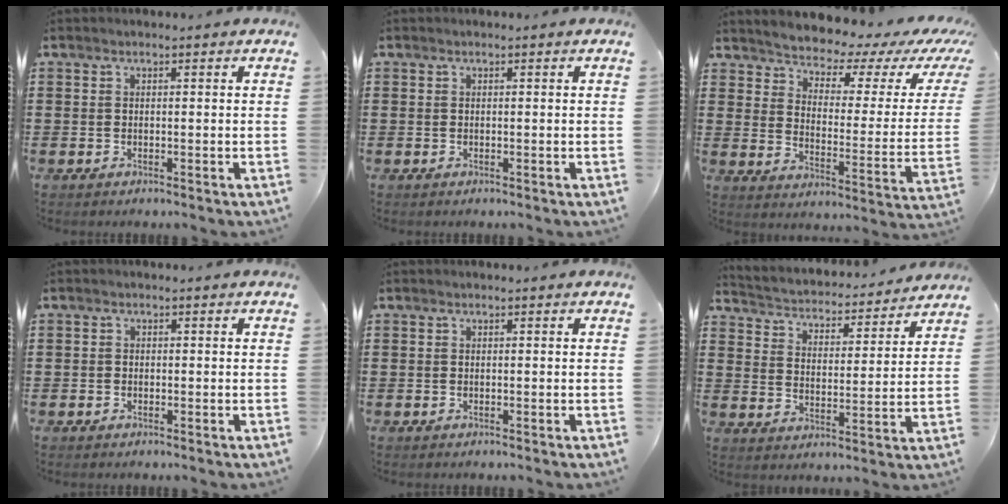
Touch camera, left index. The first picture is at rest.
{"total": 0.0}
{"total": 3.9, "force": [3.8, 0.6, 0.7], "torque": [-0.042, -0.039, 0.058]}
{"total": 0.7, "force": [-0.4, 0.5, 0.1], "torque": [-0.003, 0.001, -0.010]}
{"total": 0.0}
{"total": 2.9, "force": [2.8, 0.3, 0.0], "torque": [-0.022, -0.033, 0.039]}